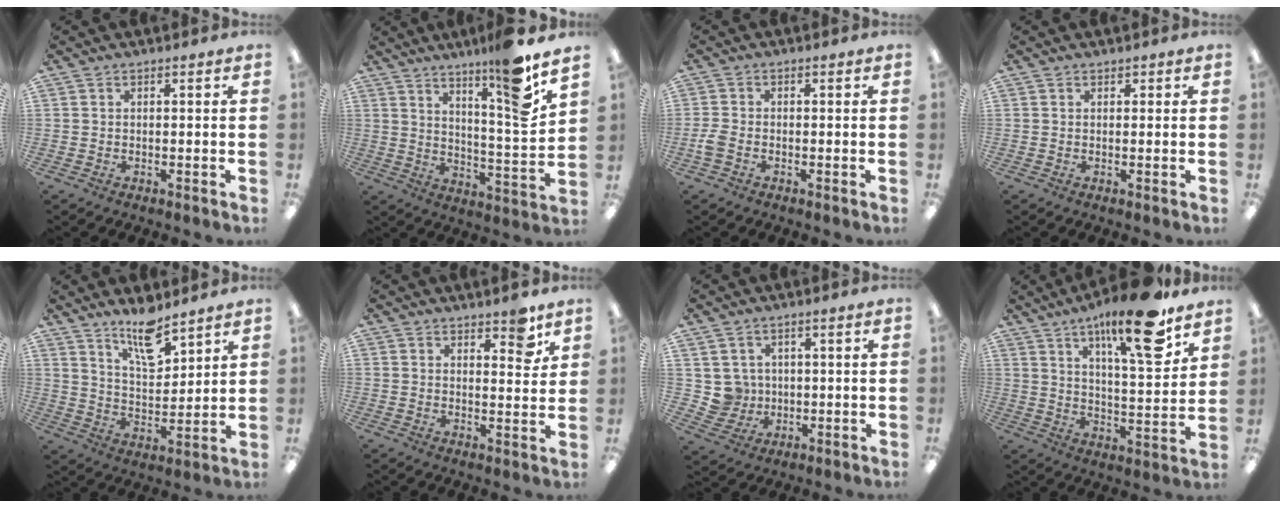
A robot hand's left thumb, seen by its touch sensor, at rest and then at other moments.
{"total": 13.8, "force": [10.2, 0.4, 9.4], "torque": [-0.137, -0.072, 0.152]}
{"total": 2.9, "force": [-1.1, 1.6, 2.1], "torque": [-0.050, 0.002, -0.022]}
{"total": 0.7, "force": [0.5, 0.5, 0.1], "torque": [-0.001, 0.002, 0.009]}
{"total": 13.0, "force": [10.1, 4.6, 6.7], "torque": [-0.111, -0.061, 0.177]}
{"total": 5.9, "force": [4.3, 2.3, 3.3], "torque": [-0.020, -0.031, 0.067]}
{"total": 5.4, "force": [1.4, 5.3, 0.3], "torque": [-0.012, 0.000, 0.032]}
{"total": 18.3, "force": [12.0, 4.5, 13.1], "torque": [-0.196, -0.064, 0.183]}